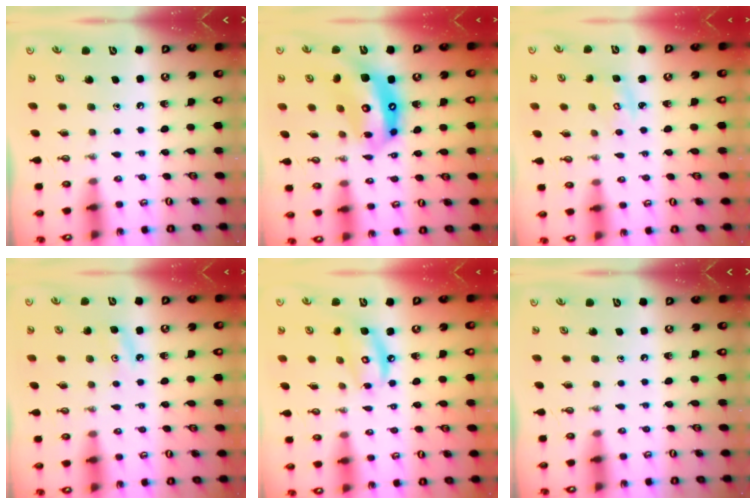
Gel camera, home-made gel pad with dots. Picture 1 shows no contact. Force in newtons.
{"total": 17.3, "press": 17.2, "slide": 2.0}
{"total": 2.7, "press": 2.7, "slide": 0.3}
{"total": 4.9, "press": 4.8, "slide": 0.7}
{"total": 9.4, "press": 9.4, "slide": 0.8}
{"total": 0.0}